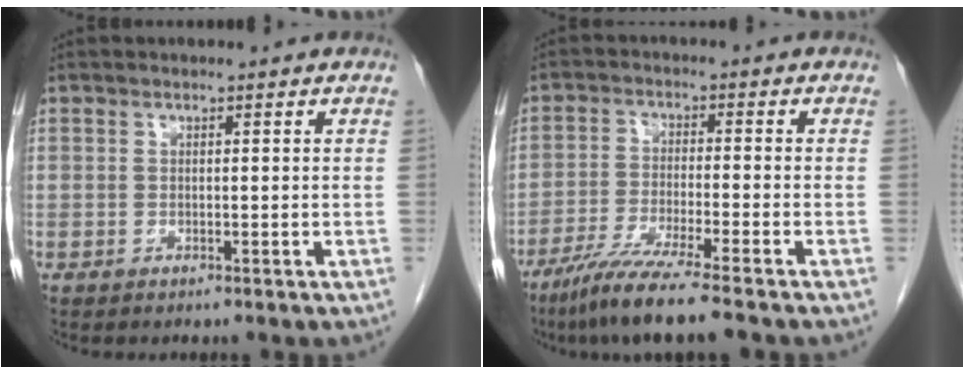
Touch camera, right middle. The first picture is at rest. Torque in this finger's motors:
{"motor_torque": [1.26, -0.88, 0.40, 0.14]}